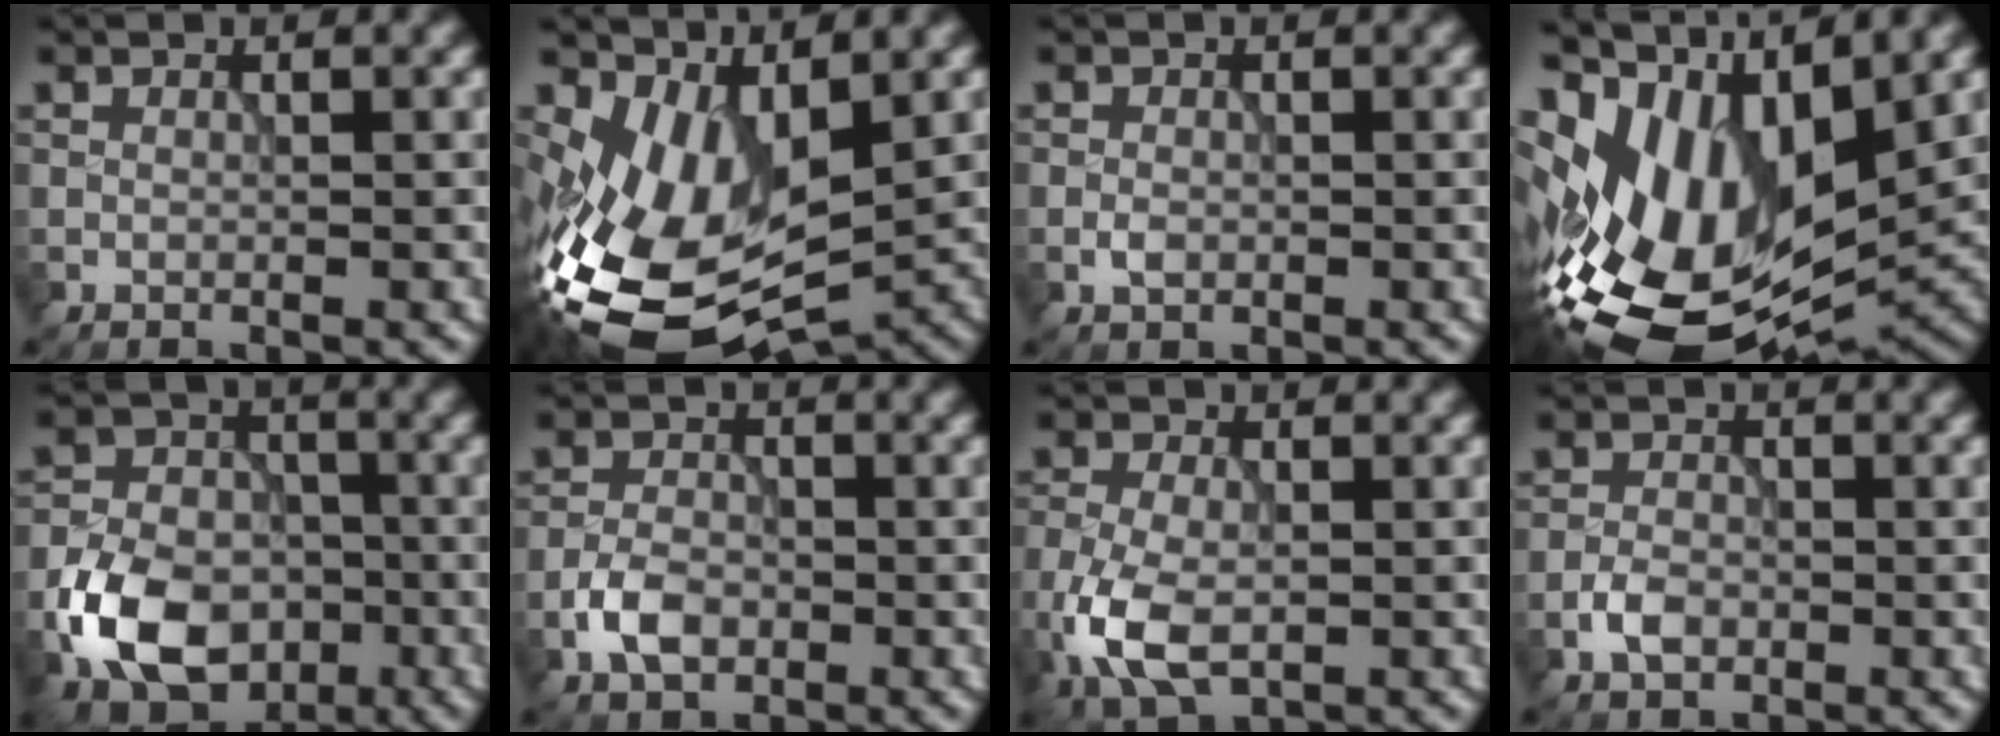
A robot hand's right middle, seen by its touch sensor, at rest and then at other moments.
{"total": 10.7, "force": [-0.9, 6.7, 8.3], "torque": [-0.174, -0.032, -0.004]}
{"total": 1.1, "force": [-0.4, 0.7, 0.7], "torque": [-0.013, 0.000, -0.008]}
{"total": 15.1, "force": [0.2, 8.3, 12.6], "torque": [-0.240, 0.002, 0.011]}
{"total": 9.0, "force": [-3.7, 6.3, 5.3], "torque": [-0.102, -0.008, -0.077]}
{"total": 3.4, "force": [-1.5, 2.2, 2.1], "torque": [-0.039, 0.001, -0.036]}
{"total": 5.7, "force": [-2.0, 3.2, 4.3], "torque": [-0.103, -0.011, -0.041]}
{"total": 2.3, "force": [-1.1, 1.5, 1.3], "torque": [-0.024, 0.002, -0.024]}